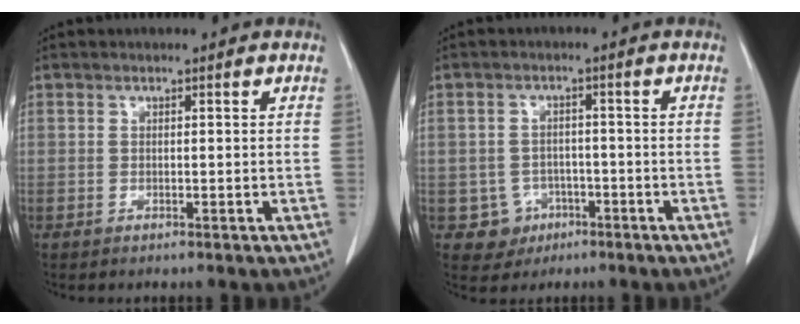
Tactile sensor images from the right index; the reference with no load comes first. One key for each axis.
{"total": 4.5, "fx": -1.7, "fy": 4.2, "fz": 0.2, "tx": 0.003, "ty": 0.014, "tz": -0.016}